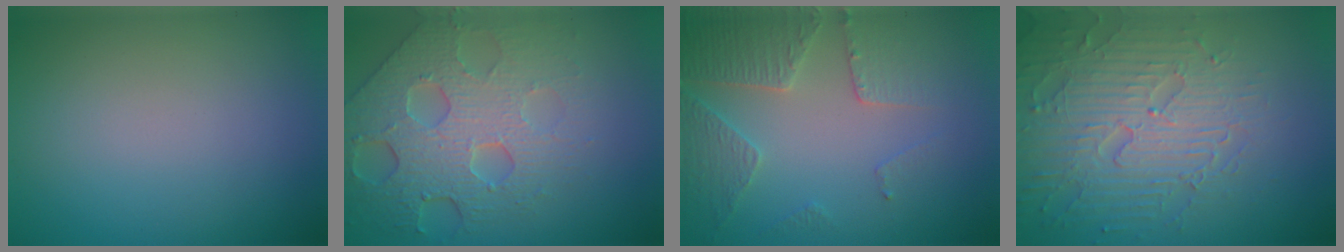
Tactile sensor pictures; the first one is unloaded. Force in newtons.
{"total": 7.6, "press": 5.5, "slide": 5.3}
{"total": 3.9, "press": 3.0, "slide": 2.4}
{"total": 6.7, "press": 5.5, "slide": 3.8}